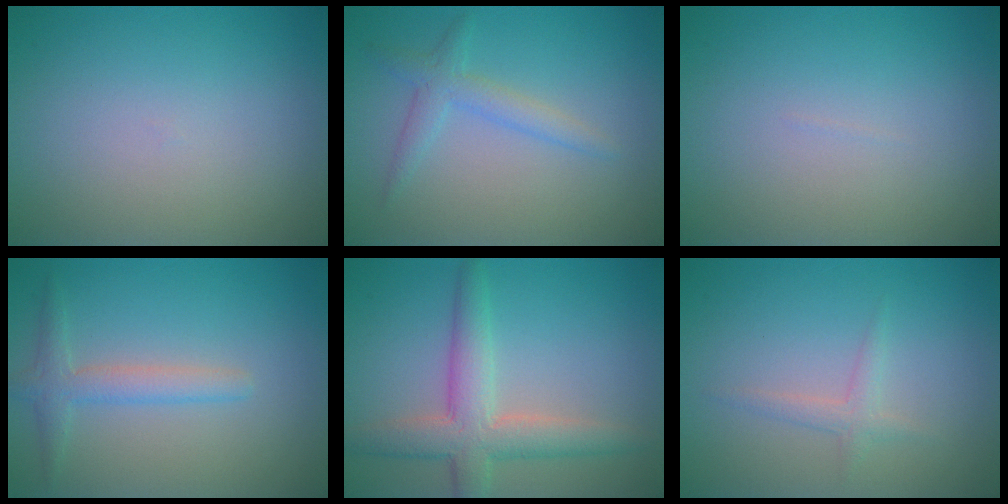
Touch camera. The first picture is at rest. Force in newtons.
{"total": 2.2, "press": 2.2, "slide": 0.1}
{"total": 0.0}
{"total": 2.4, "press": 2.4, "slide": 0.1}
{"total": 4.9, "press": 4.9, "slide": 0.2}
{"total": 1.3, "press": 1.3, "slide": 0.0}